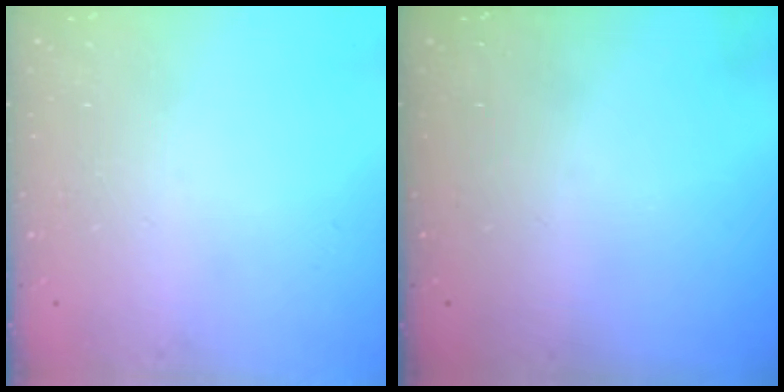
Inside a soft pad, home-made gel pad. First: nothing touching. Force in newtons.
{"total": 0.0}